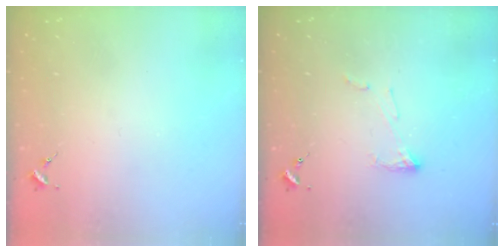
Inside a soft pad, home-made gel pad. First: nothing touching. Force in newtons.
{"total": 5.4, "press": 5.4, "slide": 0.8}